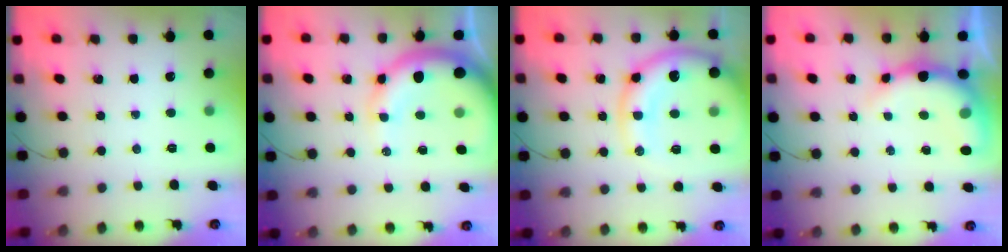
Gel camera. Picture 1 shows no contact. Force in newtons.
{"total": 12.6, "press": 12.3, "slide": 2.9}
{"total": 16.2, "press": 15.8, "slide": 3.7}
{"total": 9.4, "press": 9.3, "slide": 1.1}